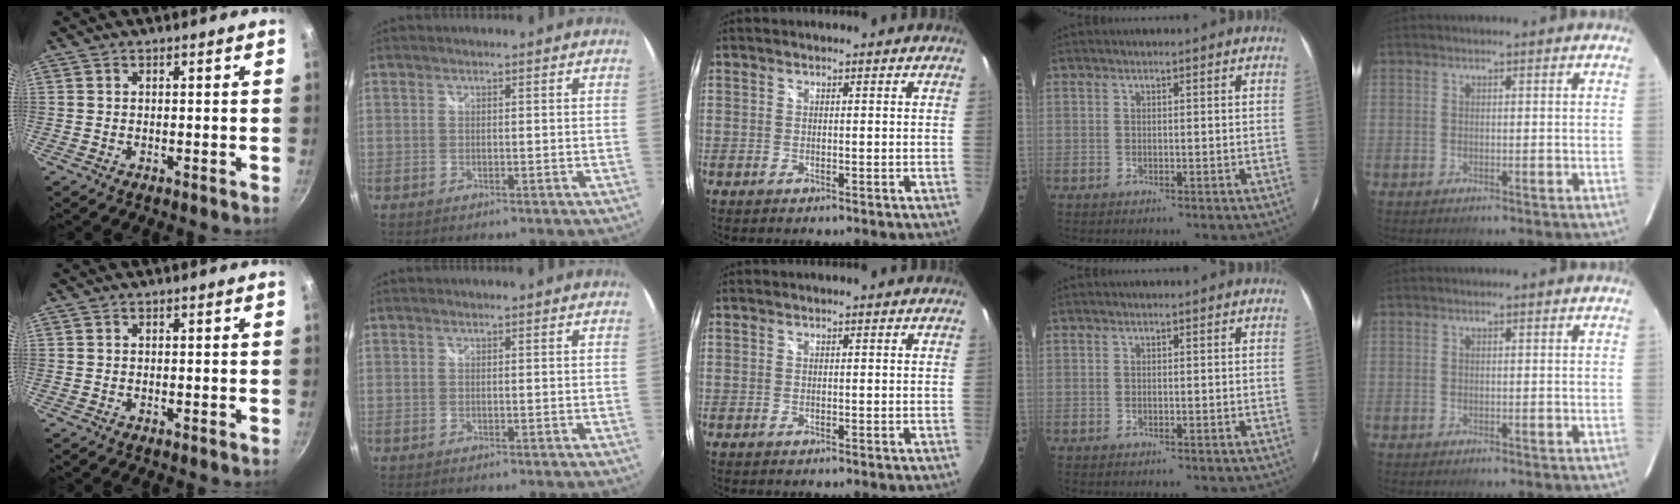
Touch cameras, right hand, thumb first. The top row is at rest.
{}